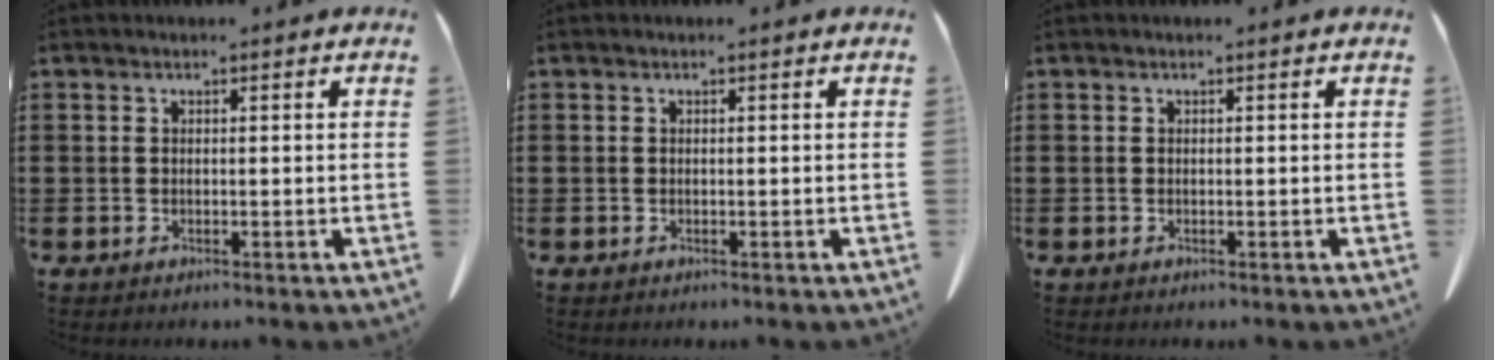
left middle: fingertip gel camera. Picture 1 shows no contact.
{"total": 0.0}
{"total": 0.0}